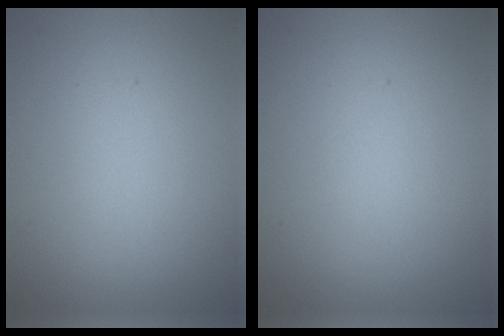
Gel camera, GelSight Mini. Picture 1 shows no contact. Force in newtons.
{"total": 0.0}